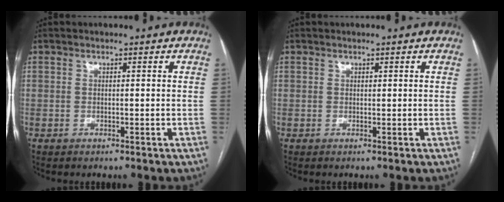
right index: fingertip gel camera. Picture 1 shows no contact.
{"total": 0.0}